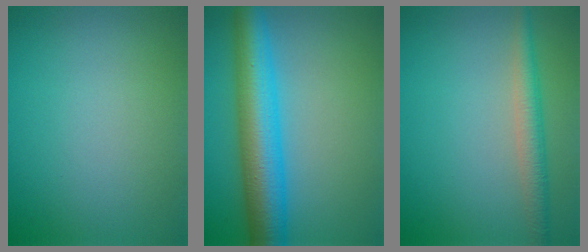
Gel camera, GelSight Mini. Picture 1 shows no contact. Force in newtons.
{"total": 8.1, "press": 8.1, "slide": 0.2}
{"total": 3.0, "press": 3.0, "slide": 0.1}